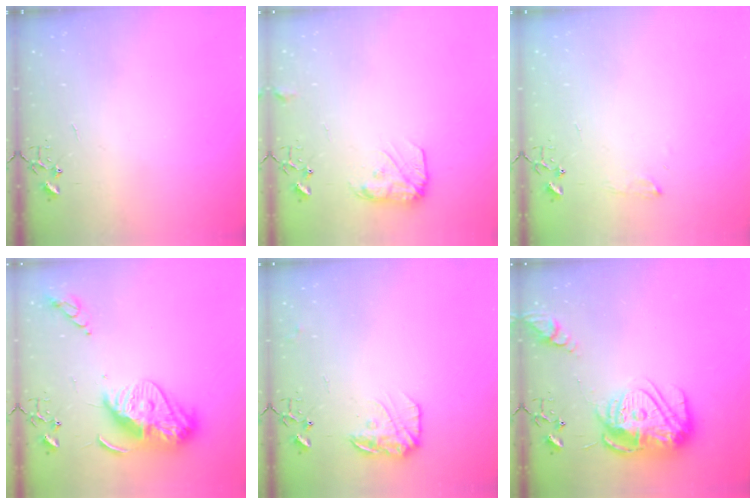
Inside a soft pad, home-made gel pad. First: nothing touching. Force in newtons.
{"total": 10.8, "press": 10.8, "slide": 0.4}
{"total": 6.3, "press": 6.2, "slide": 0.8}
{"total": 16.7, "press": 16.7, "slide": 0.8}
{"total": 13.3, "press": 13.3, "slide": 0.8}
{"total": 18.0, "press": 17.9, "slide": 1.8}